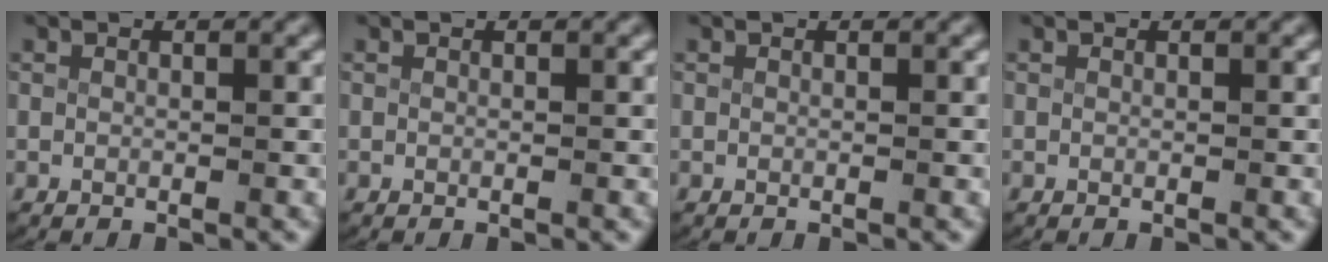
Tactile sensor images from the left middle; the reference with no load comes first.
{"total": 0.0}
{"total": 0.0}
{"total": 0.0}